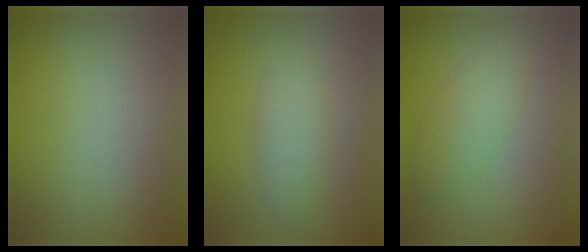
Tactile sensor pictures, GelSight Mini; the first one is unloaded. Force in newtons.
{"total": 2.4, "press": 2.4, "slide": 0.0}
{"total": 2.8, "press": 2.8, "slide": 0.1}